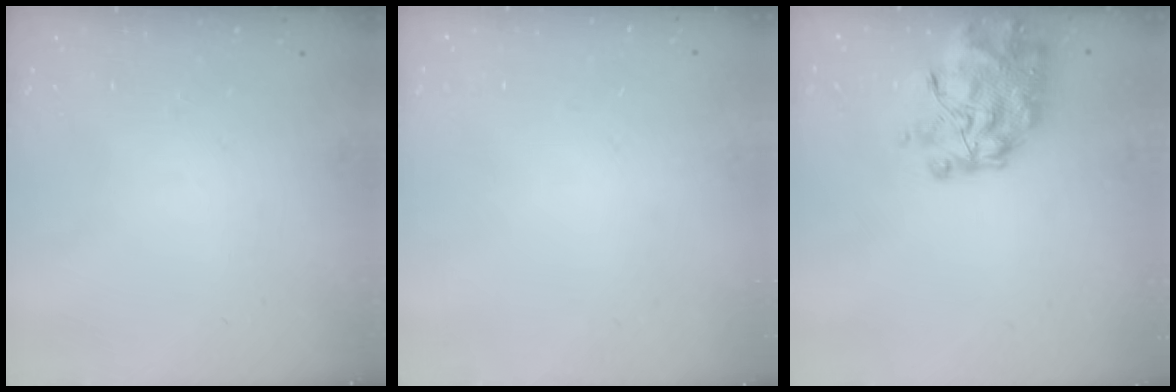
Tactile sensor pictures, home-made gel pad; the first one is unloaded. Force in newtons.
{"total": 1.6, "press": 1.6, "slide": 0.1}
{"total": 10.1, "press": 9.6, "slide": 3.1}